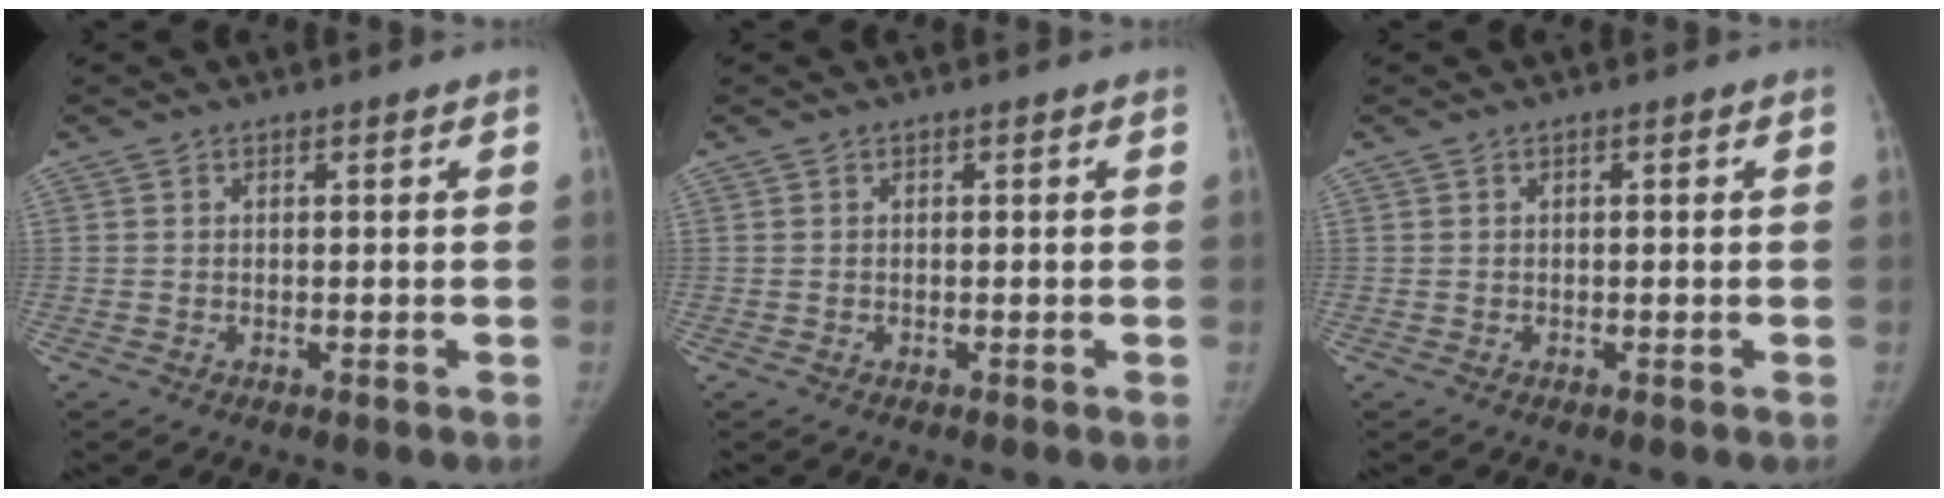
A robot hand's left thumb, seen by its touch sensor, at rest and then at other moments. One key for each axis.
{"total": 0.0}
{"total": 0.0}